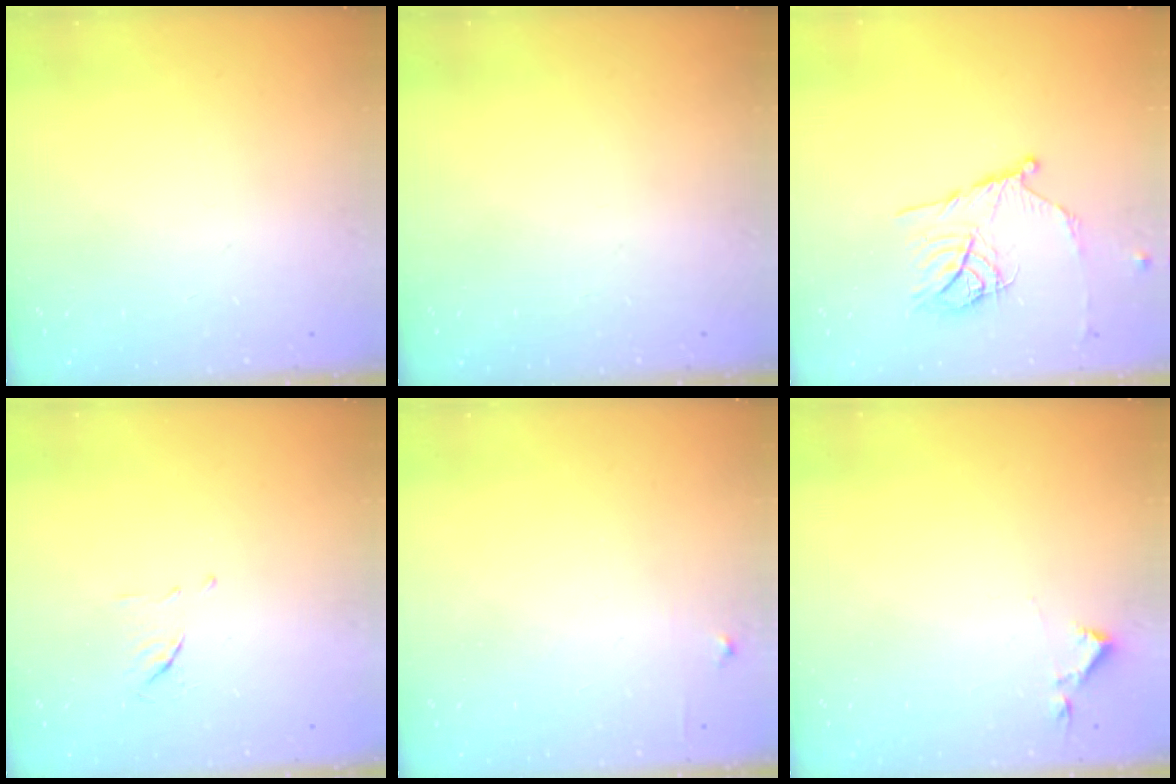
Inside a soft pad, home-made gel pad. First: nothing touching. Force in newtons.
{"total": 0.0}
{"total": 13.1, "press": 13.1, "slide": 1.0}
{"total": 6.4, "press": 6.4, "slide": 0.4}
{"total": 4.8, "press": 4.8, "slide": 0.7}
{"total": 2.9, "press": 2.9, "slide": 0.5}